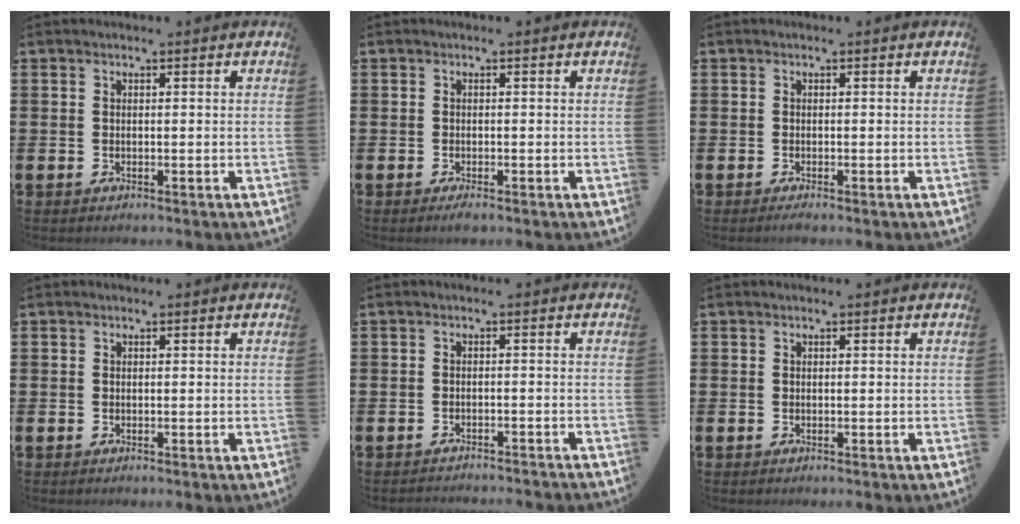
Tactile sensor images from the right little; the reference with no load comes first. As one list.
[{"total": 0.8, "force": [-0.4, 0.1, 0.6], "torque": [-0.012, -0.001, -0.008]}, {"total": 0.5, "force": [-0.3, 0.0, 0.4], "torque": [-0.007, -0.003, -0.005]}, {"total": 0.0}, {"total": 0.9, "force": [-0.9, -0.1, -0.1], "torque": [-0.002, 0.005, -0.019]}, {"total": 0.0}]